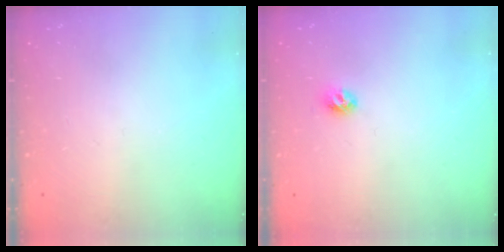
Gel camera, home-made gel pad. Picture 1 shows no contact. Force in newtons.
{"total": 5.9, "press": 5.9, "slide": 0.8}